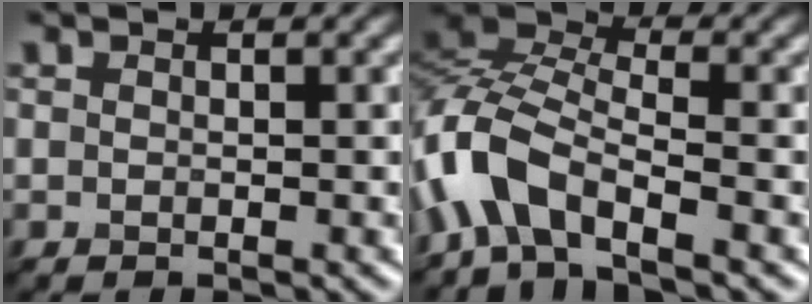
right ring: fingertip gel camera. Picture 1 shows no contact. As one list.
[{"total": 7.4, "force": [-3.9, 3.7, 5.1], "torque": [-0.108, 0.013, -0.092]}]